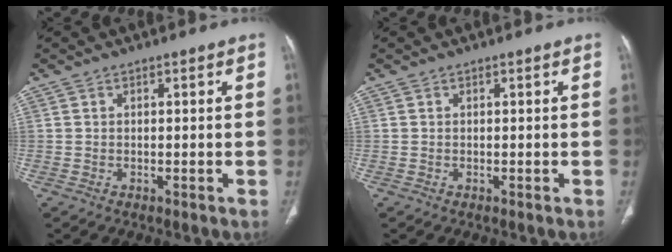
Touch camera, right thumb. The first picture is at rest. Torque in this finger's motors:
{"motor_torque": [0.00, 0.00, -0.01, 0.01, 0.00]}